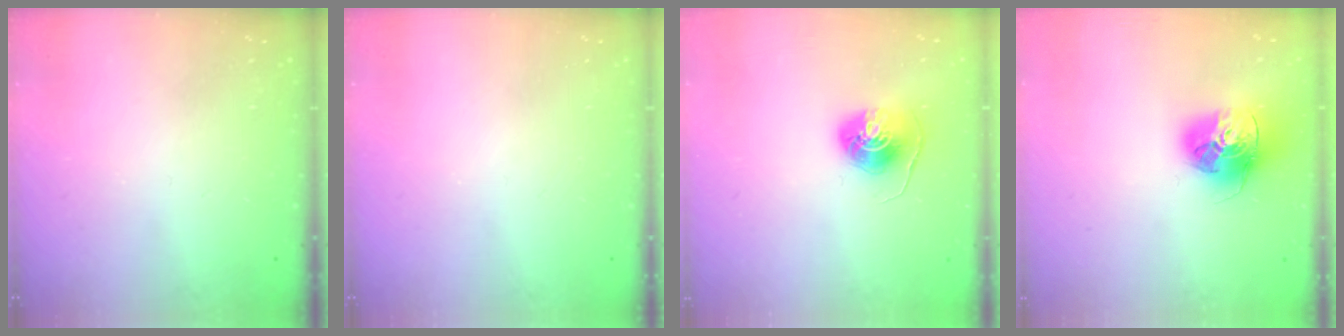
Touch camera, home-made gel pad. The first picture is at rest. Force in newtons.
{"total": 0.0}
{"total": 7.8, "press": 7.8, "slide": 0.3}
{"total": 16.6, "press": 16.6, "slide": 1.6}